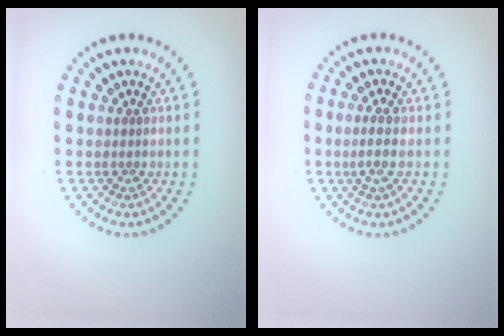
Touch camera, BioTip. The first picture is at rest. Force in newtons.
{"total": 1.8, "press": 1.4, "slide": 1.2}